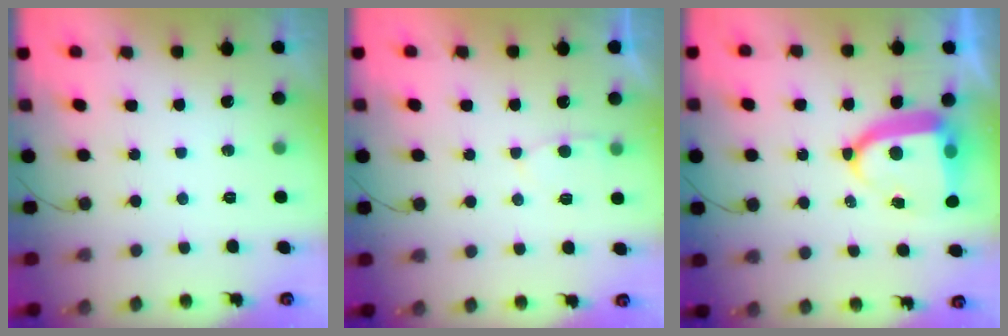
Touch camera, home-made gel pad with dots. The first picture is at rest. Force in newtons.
{"total": 3.0, "press": 3.0, "slide": 0.4}
{"total": 11.1, "press": 11.0, "slide": 1.5}